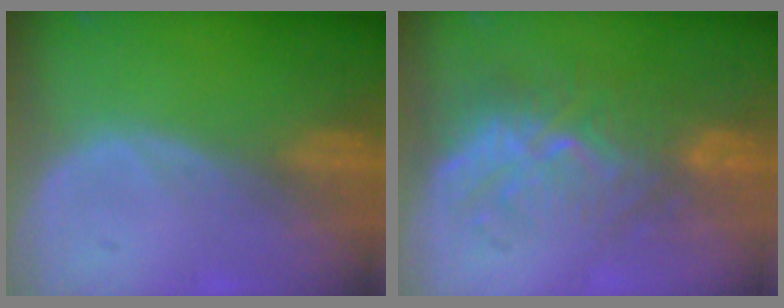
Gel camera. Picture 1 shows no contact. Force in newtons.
{"total": 8.8, "press": 8.5, "slide": 2.4}